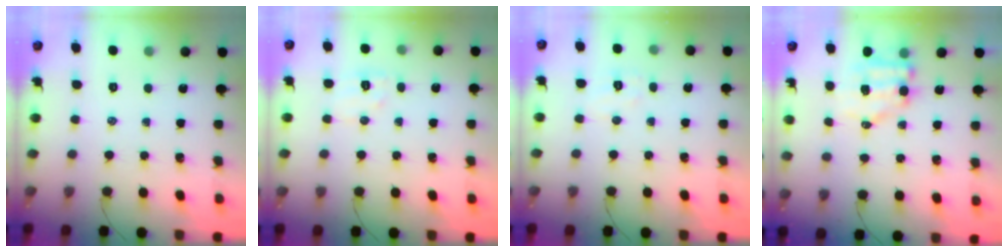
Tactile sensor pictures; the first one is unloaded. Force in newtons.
{"total": 6.1, "press": 6.0, "slide": 1.1}
{"total": 5.3, "press": 5.2, "slide": 1.1}
{"total": 6.6, "press": 6.5, "slide": 1.1}